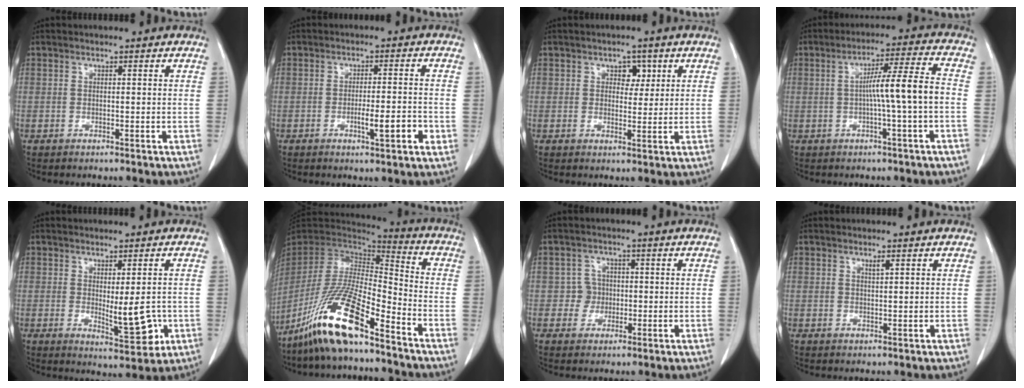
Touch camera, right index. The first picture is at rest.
{"total": 5.2, "force": [-1.8, 0.6, 4.9], "torque": [-0.073, -0.001, -0.024]}
{"total": 3.0, "force": [1.2, 2.0, 1.8], "torque": [-0.016, 0.004, 0.017]}
{"total": 7.8, "force": [-1.1, -0.9, 7.7], "torque": [-0.128, 0.015, -0.018]}
{"total": 6.6, "force": [-0.8, 1.9, 6.3], "torque": [-0.085, -0.014, -0.002]}
{"total": 16.3, "force": [-10.9, 2.3, 11.9], "torque": [-0.240, -0.026, -0.210]}
{"total": 2.7, "force": [-0.3, 2.7, 0.0], "torque": [0.010, 0.010, -0.007]}
{"total": 0.8, "force": [0.5, 0.0, 0.6], "torque": [-0.011, -0.003, 0.010]}